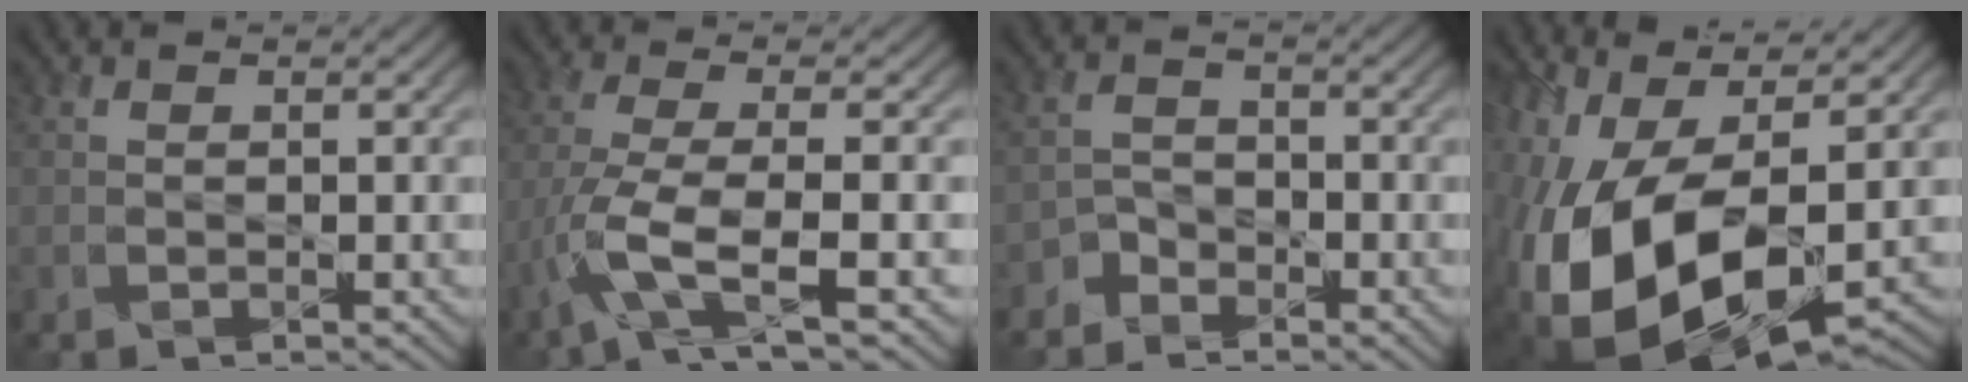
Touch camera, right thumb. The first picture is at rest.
{"total": 7.9, "force": [-4.2, 1.6, 6.5], "torque": [-0.142, -0.005, -0.101]}
{"total": 2.8, "force": [-2.4, 1.4, 0.1], "torque": [-0.002, 0.004, -0.059]}
{"total": 19.6, "force": [-5.1, 8.9, 16.8], "torque": [-0.352, -0.030, -0.082]}